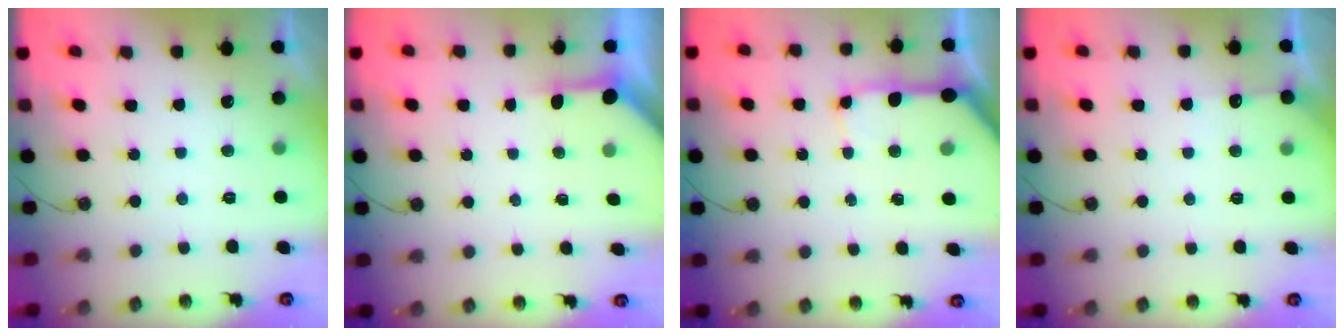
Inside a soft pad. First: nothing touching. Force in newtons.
{"total": 3.0, "press": 3.0, "slide": 0.3}
{"total": 11.9, "press": 11.8, "slide": 1.5}
{"total": 2.9, "press": 2.8, "slide": 0.4}